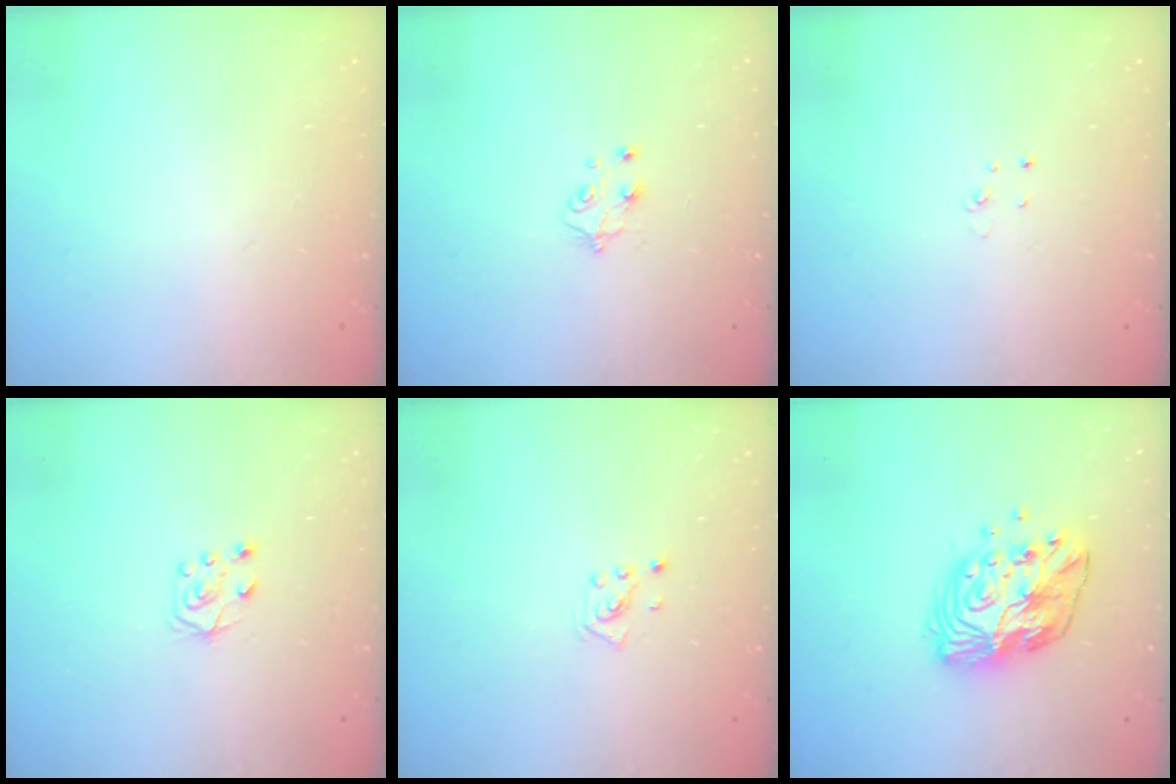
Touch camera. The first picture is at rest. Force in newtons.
{"total": 5.3, "press": 5.2, "slide": 0.8}
{"total": 2.0, "press": 2.0, "slide": 0.2}
{"total": 6.1, "press": 6.1, "slide": 0.5}
{"total": 2.2, "press": 2.2, "slide": 0.6}
{"total": 13.5, "press": 13.5, "slide": 1.0}